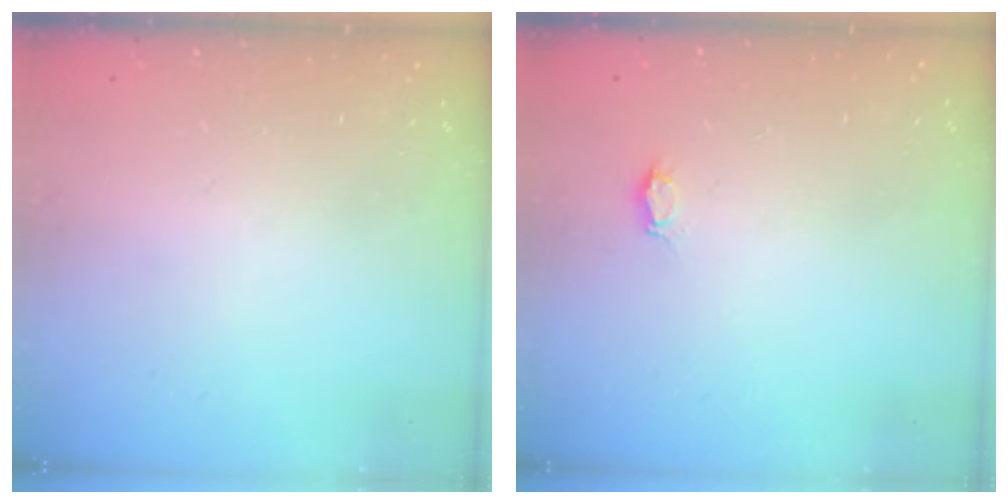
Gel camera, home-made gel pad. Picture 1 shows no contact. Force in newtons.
{"total": 2.1, "press": 2.1, "slide": 0.3}